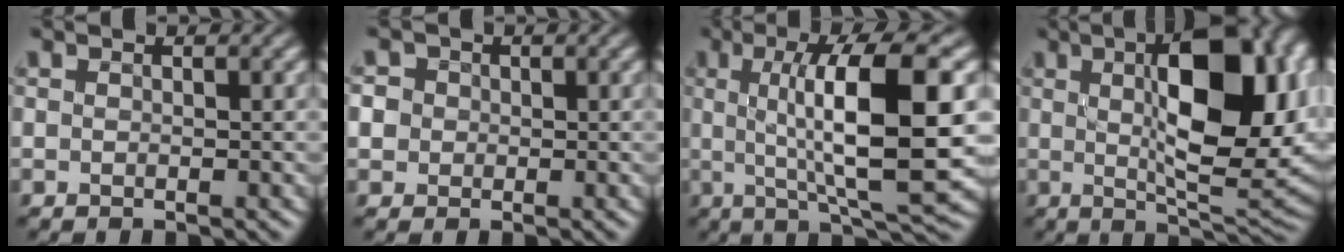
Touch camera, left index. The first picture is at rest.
{"total": 2.0, "force": [0.1, 2.0, 0.4], "torque": [-0.016, 0.011, 0.007]}
{"total": 10.9, "force": [1.0, 2.3, 10.7], "torque": [-0.159, 0.005, 0.027]}
{"total": 13.2, "force": [2.3, 4.5, 12.2], "torque": [-0.177, 0.006, 0.039]}